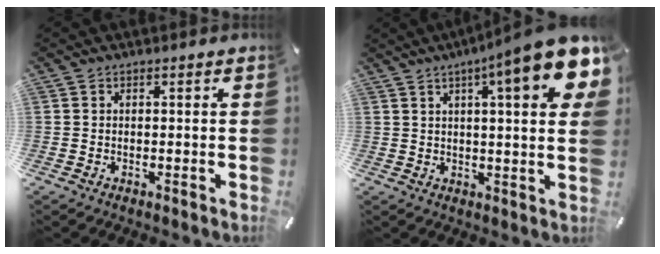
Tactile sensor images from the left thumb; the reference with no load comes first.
{"total": 15.6, "force": [7.2, 2.6, 13.7], "torque": [-0.198, -0.034, 0.104]}